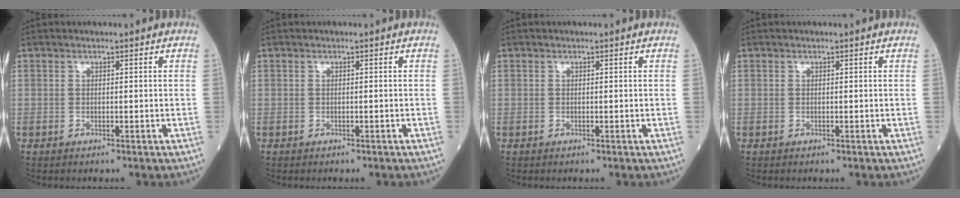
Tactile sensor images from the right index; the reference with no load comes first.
{"total": 0.0}
{"total": 0.0}
{"total": 0.0}